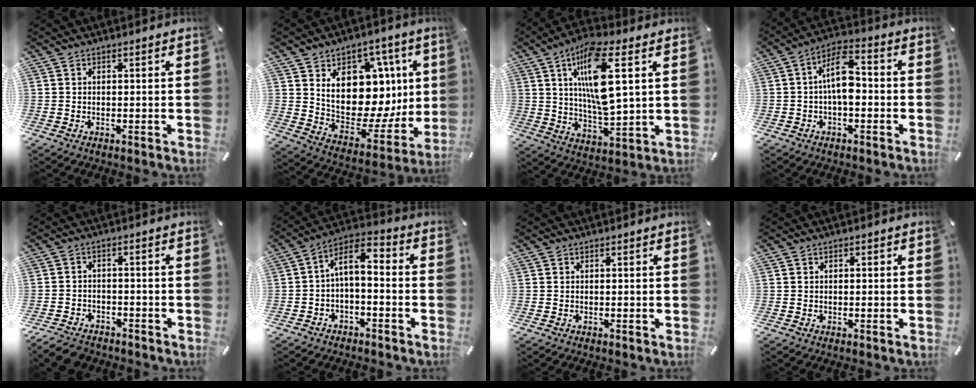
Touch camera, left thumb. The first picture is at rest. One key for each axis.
{"total": 19.0, "fx": 4.3, "fy": 14.2, "fz": 11.9, "tx": -0.178, "ty": -0.051, "tz": 0.087}
{"total": 15.7, "fx": 5.1, "fy": 5.2, "fz": 13.9, "tx": -0.269, "ty": -0.011, "tz": 0.080}
{"total": 9.6, "fx": -0.9, "fy": 4.6, "fz": 8.4, "tx": -0.149, "ty": 0.012, "tz": -0.016}
{"total": 5.2, "fx": -4.4, "fy": 2.3, "fz": 1.4, "tx": -0.036, "ty": 0.018, "tz": -0.088}
{"total": 5.7, "fx": -0.7, "fy": 3.1, "fz": 4.7, "tx": -0.088, "ty": 0.007, "tz": -0.013}
{"total": 0.0}
{"total": 0.6, "fx": -0.1, "fy": 0.3, "fz": 0.5, "tx": -0.008, "ty": 0.000, "tz": -0.003}